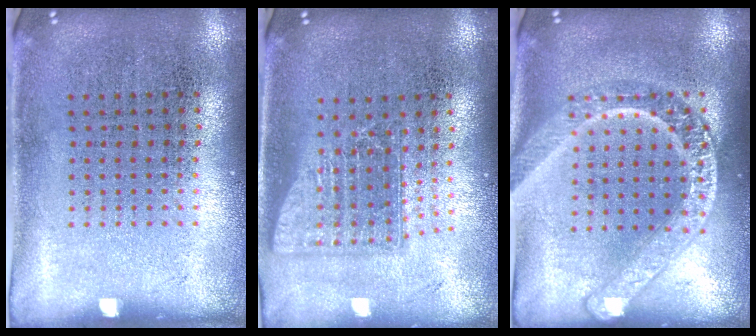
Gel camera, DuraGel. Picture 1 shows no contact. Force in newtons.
{"total": 1.6, "press": 1.2, "slide": 1.0}
{"total": 3.1, "press": 3.1, "slide": 0.3}